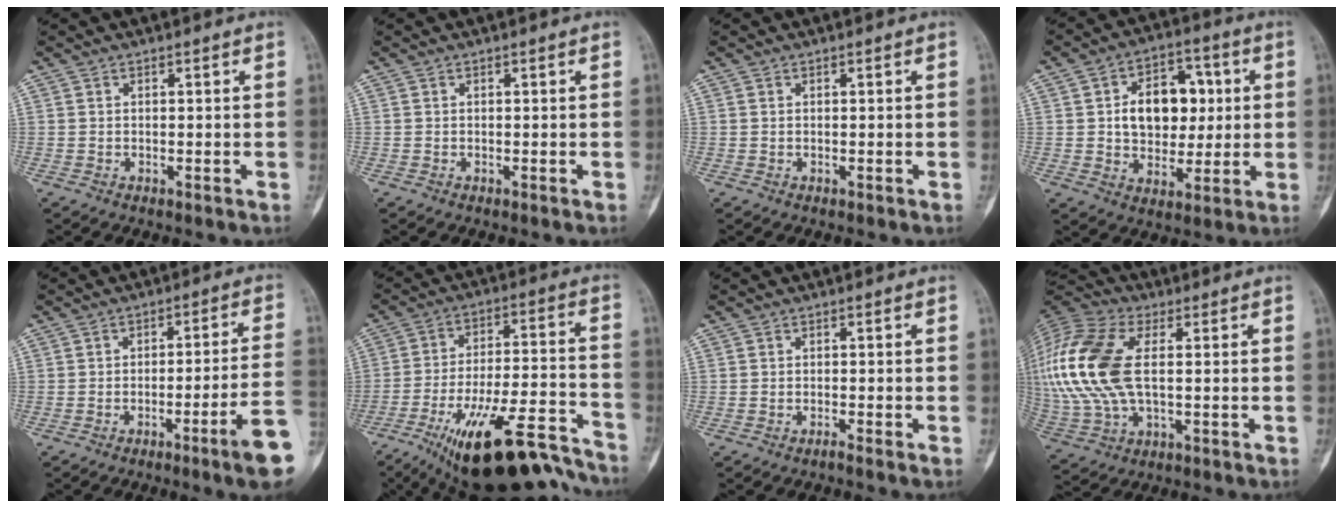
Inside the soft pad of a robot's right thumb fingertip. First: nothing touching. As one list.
[{"total": 0.0}, {"total": 0.0}, {"total": 13.7, "force": [1.9, 9.7, 9.5], "torque": [-0.097, 0.012, 0.033]}, {"total": 10.6, "force": [-4.8, -0.4, 9.5], "torque": [-0.133, 0.022, -0.070]}, {"total": 23.6, "force": [-18.4, 6.1, 13.6], "torque": [-0.180, 0.083, -0.295]}, {"total": 0.6, "force": [-0.6, -0.2, 0.3], "torque": [-0.009, 0.001, -0.012]}, {"total": 21.0, "force": [2.4, 11.3, 17.6], "torque": [-0.417, 0.009, 0.041]}]